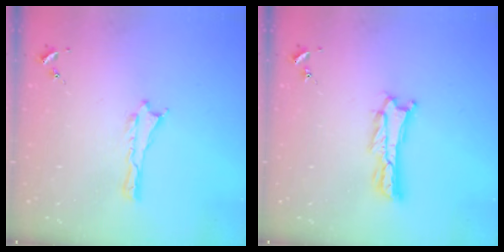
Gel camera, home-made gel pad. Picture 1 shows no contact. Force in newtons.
{"total": 3.0, "press": 2.9, "slide": 0.4}